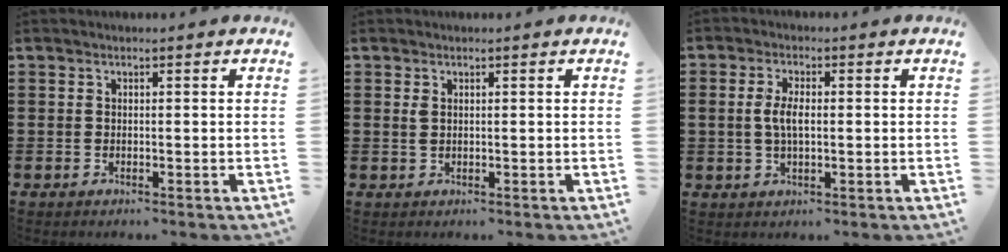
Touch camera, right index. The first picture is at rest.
{"total": 1.1, "force": [0.4, 0.6, 0.9], "torque": [-0.019, 0.003, 0.007]}
{"total": 4.0, "force": [0.1, 1.8, 3.6], "torque": [-0.087, 0.000, -0.004]}